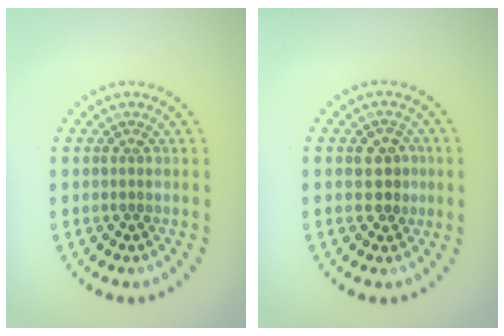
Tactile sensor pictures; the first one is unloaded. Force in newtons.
{"total": 2.5, "press": 2.4, "slide": 0.6}